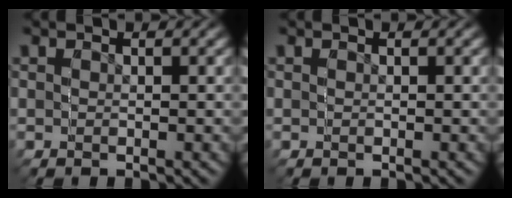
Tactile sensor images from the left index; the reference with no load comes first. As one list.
[{"total": 0.0}]